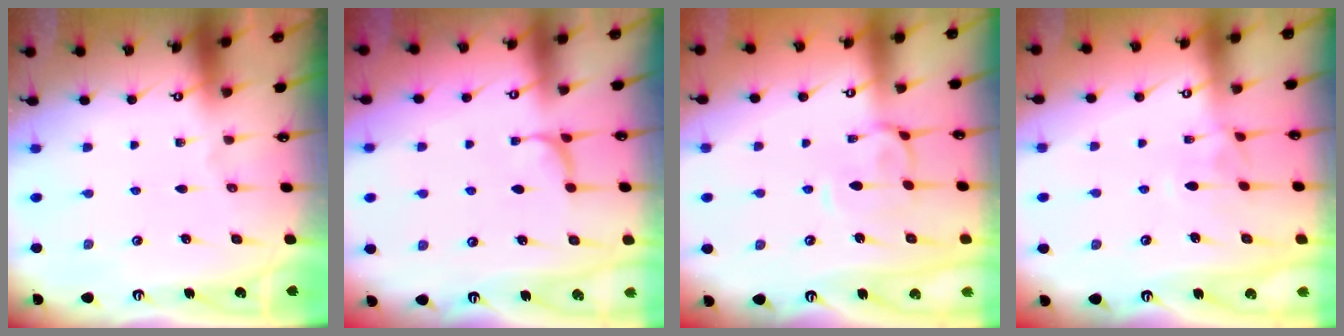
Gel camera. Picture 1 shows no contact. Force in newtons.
{"total": 1.2, "press": 1.0, "slide": 0.6}
{"total": 0.8, "press": 0.4, "slide": 0.7}
{"total": 1.9, "press": 1.8, "slide": 0.7}